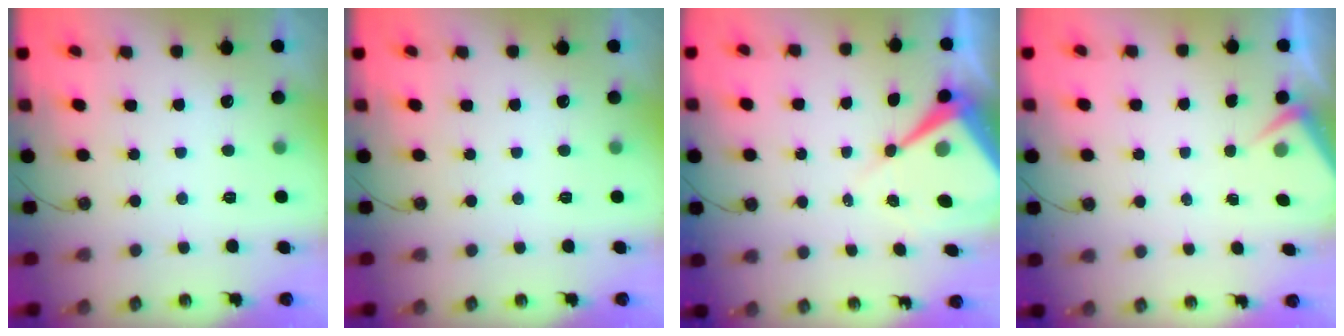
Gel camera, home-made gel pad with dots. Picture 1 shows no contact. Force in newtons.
{"total": 0.0}
{"total": 9.8, "press": 9.8, "slide": 0.8}
{"total": 3.1, "press": 3.1, "slide": 0.5}